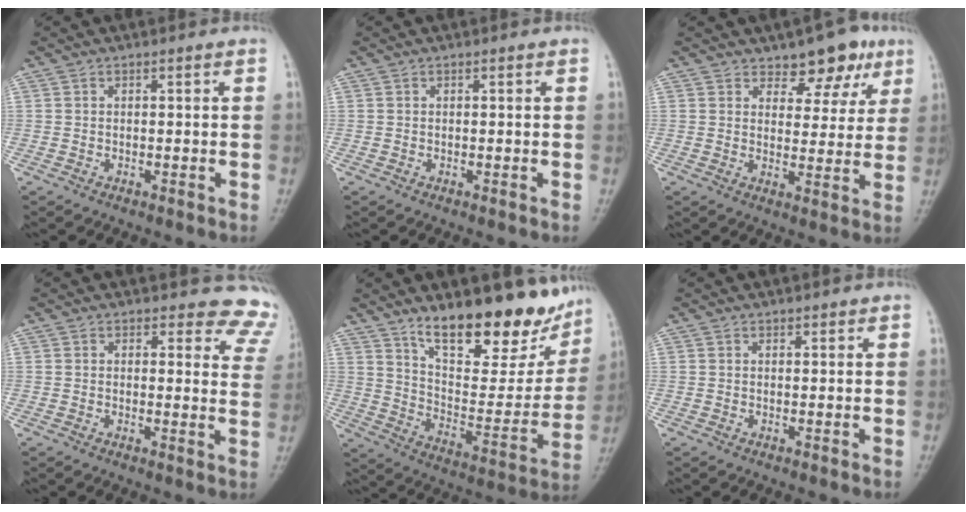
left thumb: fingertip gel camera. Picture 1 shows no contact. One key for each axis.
{"total": 0.0}
{"total": 8.2, "fx": 5.3, "fy": 4.5, "fz": 4.4, "tx": -0.014, "ty": -0.025, "tz": 0.072}
{"total": 8.4, "fx": 7.8, "fy": 3.2, "fz": 0.6, "tx": 0.052, "ty": -0.052, "tz": 0.047}
{"total": 21.4, "fx": 15.0, "fy": 8.3, "fz": 12.8, "tx": -0.129, "ty": -0.087, "tz": 0.235}
{"total": 0.7, "fx": 0.6, "fy": 0.3, "fz": 0.2, "tx": -0.001, "ty": -0.004, "tz": 0.008}